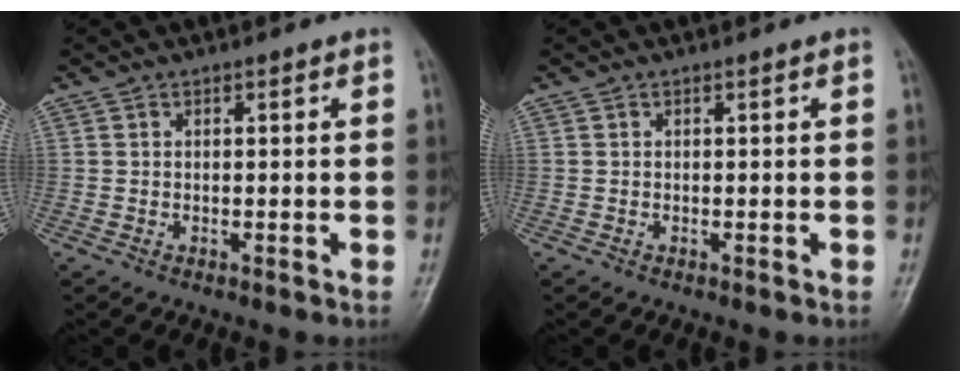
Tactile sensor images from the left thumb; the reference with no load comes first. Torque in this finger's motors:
{"motor_torque": [0.02, 0.02, 0.02, -0.02, 0.00]}